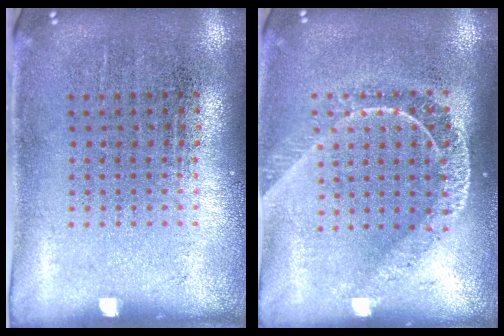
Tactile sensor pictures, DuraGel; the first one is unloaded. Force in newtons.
{"total": 1.8, "press": 1.4, "slide": 1.0}